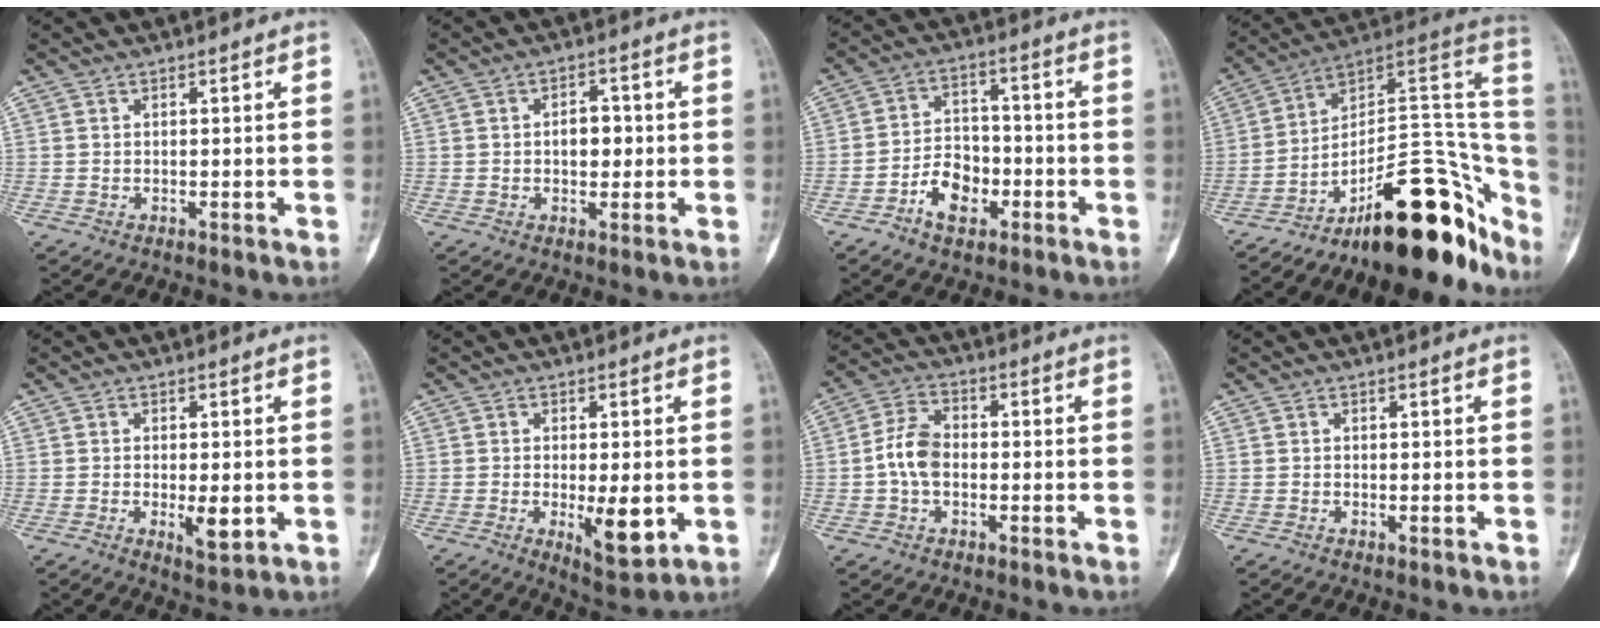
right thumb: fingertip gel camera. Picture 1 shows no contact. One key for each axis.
{"total": 4.6, "fx": 0.1, "fy": 3.0, "fz": 3.5, "tx": -0.034, "ty": 0.009, "tz": -0.001}
{"total": 8.3, "fx": -3.9, "fy": 5.5, "fz": 4.9, "tx": -0.060, "ty": 0.031, "tz": -0.070}
{"total": 27.5, "fx": -16.2, "fy": 10.6, "fz": 19.6, "tx": -0.156, "ty": 0.122, "tz": -0.235}
{"total": 3.6, "fx": -0.8, "fy": 1.5, "fz": 3.2, "tx": -0.046, "ty": -0.005, "tz": -0.009}
{"total": 7.8, "fx": -1.4, "fy": 2.8, "fz": 7.1, "tx": -0.102, "ty": -0.018, "tz": -0.014}
{"total": 6.8, "fx": -1.0, "fy": 4.5, "fz": 5.0, "tx": -0.091, "ty": 0.021, "tz": -0.028}
{"total": 0.5, "fx": -0.2, "fy": 0.2, "fz": 0.4, "tx": -0.009, "ty": -0.001, "tz": -0.003}